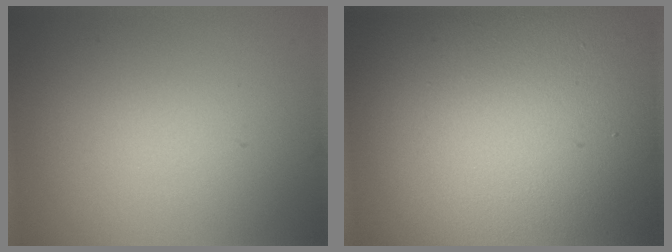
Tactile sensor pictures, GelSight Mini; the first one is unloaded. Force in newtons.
{"total": 22.6, "press": 22.5, "slide": 0.6}